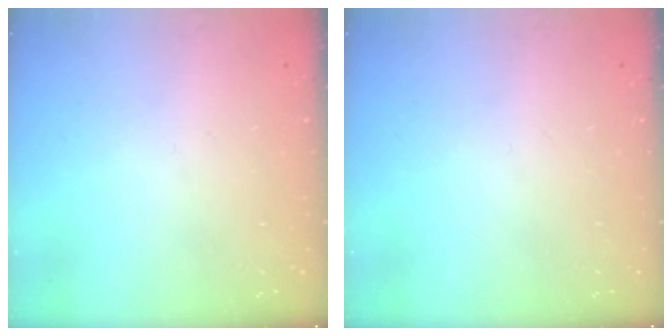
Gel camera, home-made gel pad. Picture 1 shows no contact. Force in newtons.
{"total": 0.0}